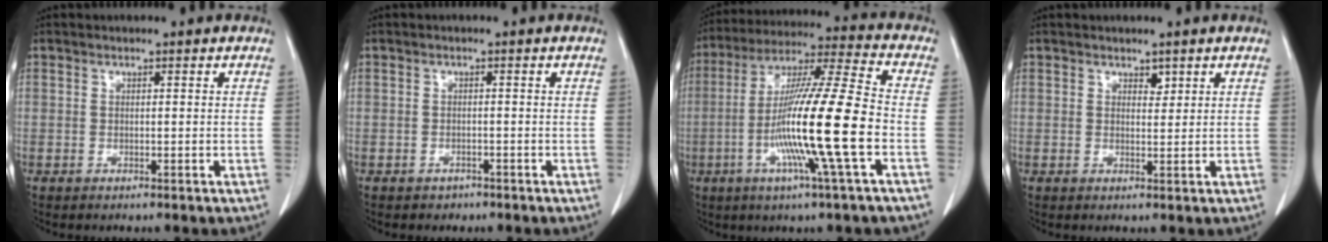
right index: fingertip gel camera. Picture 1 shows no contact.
{"total": 1.4, "force": [-1.0, 1.0, 0.0], "torque": [-0.010, 0.002, -0.012]}
{"total": 17.4, "force": [-4.6, -1.1, 16.8], "torque": [-0.313, -0.010, -0.094]}
{"total": 1.2, "force": [0.9, 0.6, 0.6], "torque": [-0.006, -0.004, 0.012]}